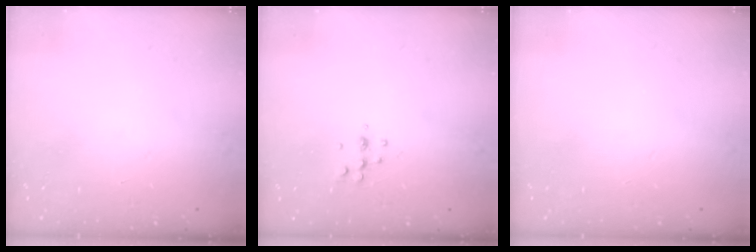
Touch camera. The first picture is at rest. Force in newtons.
{"total": 4.5, "press": 4.3, "slide": 1.2}
{"total": 0.0}